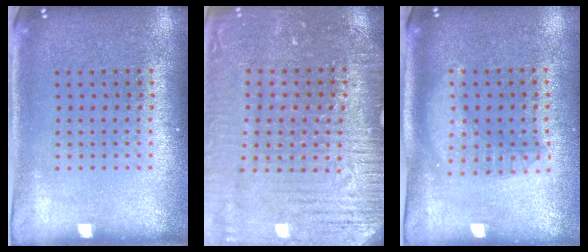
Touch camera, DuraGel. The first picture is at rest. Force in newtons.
{"total": 3.2, "press": 3.2, "slide": 0.2}
{"total": 1.6, "press": 1.4, "slide": 0.7}